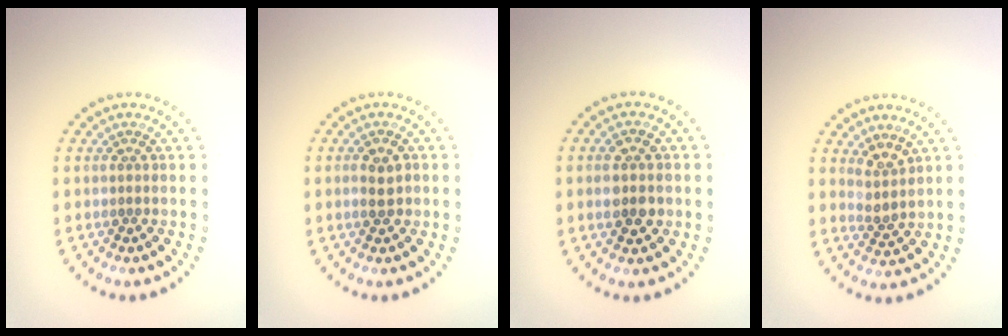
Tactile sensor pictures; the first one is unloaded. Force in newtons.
{"total": 1.9, "press": 1.9, "slide": 0.2}
{"total": 3.7, "press": 3.7, "slide": 0.1}
{"total": 1.9, "press": 1.4, "slide": 1.3}